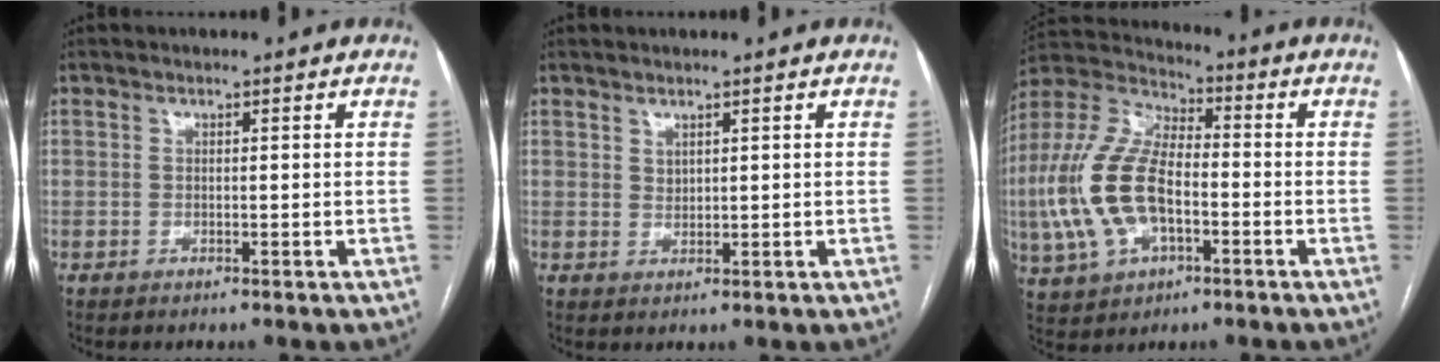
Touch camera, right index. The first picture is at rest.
{"total": 1.0, "force": [0.8, 0.5, 0.3], "torque": [-0.001, -0.005, 0.016]}
{"total": 15.9, "force": [-3.4, 8.0, 13.2], "torque": [-0.310, 0.014, -0.062]}